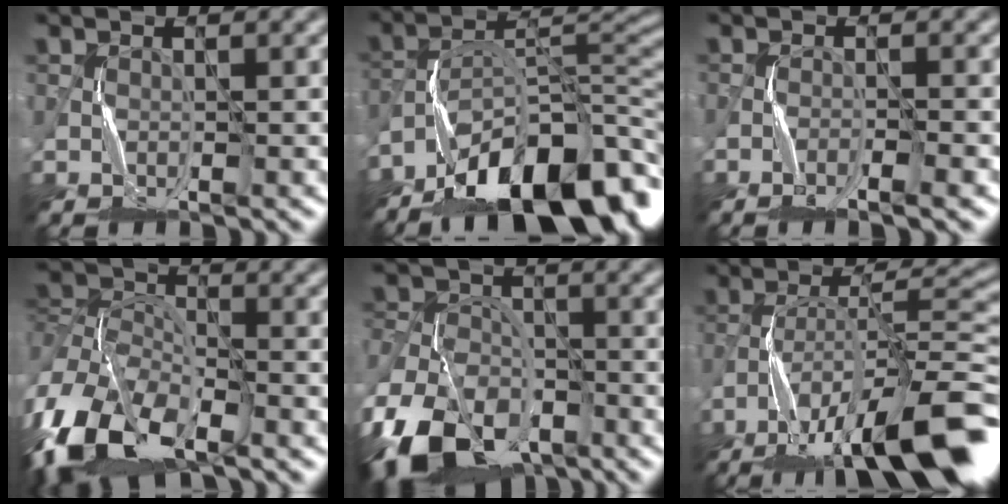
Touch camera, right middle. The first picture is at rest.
{"total": 14.6, "force": [-10.3, 5.3, 8.9], "torque": [-0.152, 0.017, -0.177]}
{"total": 2.7, "force": [-1.9, 0.3, 1.9], "torque": [-0.028, -0.001, -0.037]}
{"total": 10.4, "force": [-5.6, 6.2, 6.3], "torque": [-0.131, -0.011, -0.121]}
{"total": 12.4, "force": [-8.2, 7.0, 6.2], "torque": [-0.119, -0.030, -0.158]}
{"total": 14.6, "force": [-10.0, 3.5, 10.1], "torque": [-0.176, 0.014, -0.160]}